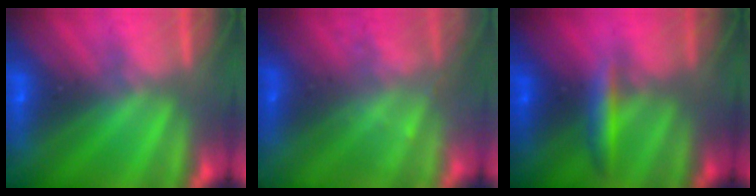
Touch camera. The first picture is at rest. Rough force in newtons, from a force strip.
{"total": 2.3}
{"total": 2.9}